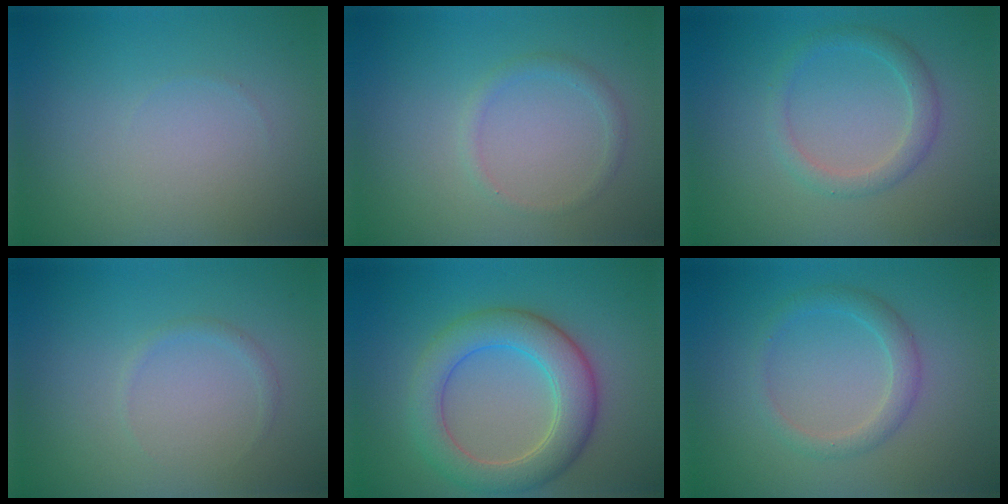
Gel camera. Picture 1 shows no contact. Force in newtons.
{"total": 1.2, "press": 1.2, "slide": 0.1}
{"total": 2.1, "press": 2.1, "slide": 0.1}
{"total": 0.7, "press": 0.7, "slide": 0.1}
{"total": 6.0, "press": 5.9, "slide": 0.4}
{"total": 2.1, "press": 2.1, "slide": 0.1}